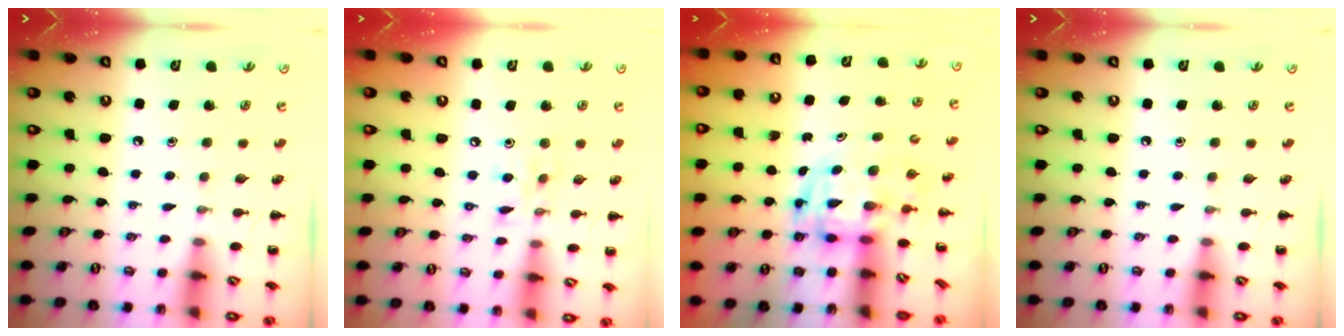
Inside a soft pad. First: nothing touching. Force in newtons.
{"total": 6.3, "press": 6.3, "slide": 0.6}
{"total": 2.9, "press": 2.9, "slide": 0.6}
{"total": 0.0}